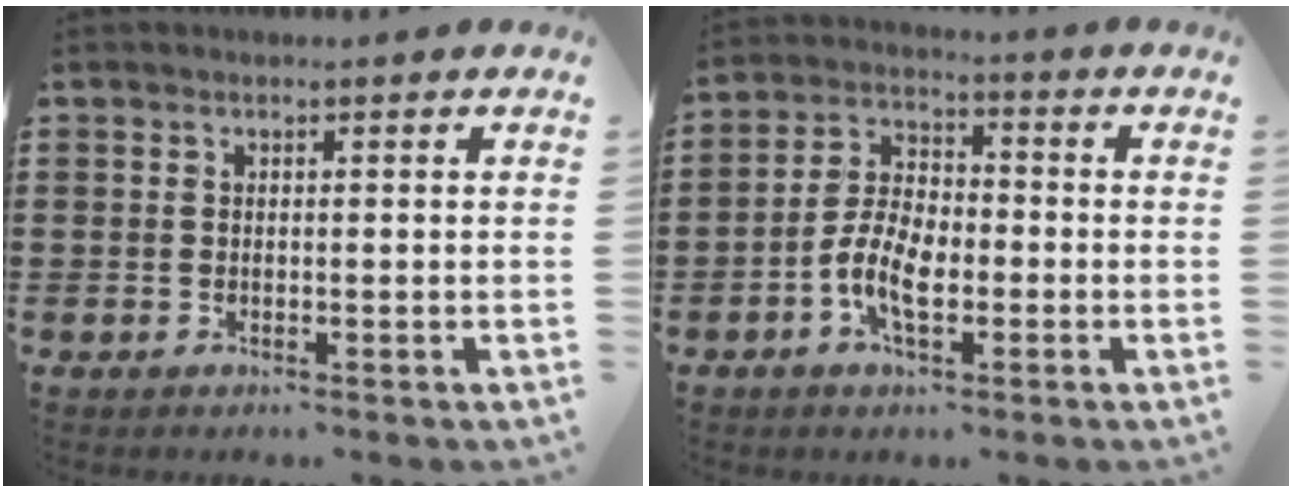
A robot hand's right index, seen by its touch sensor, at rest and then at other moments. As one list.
[{"total": 7.3, "force": [-2.6, 3.6, 5.7], "torque": [-0.132, 0.000, -0.054]}]